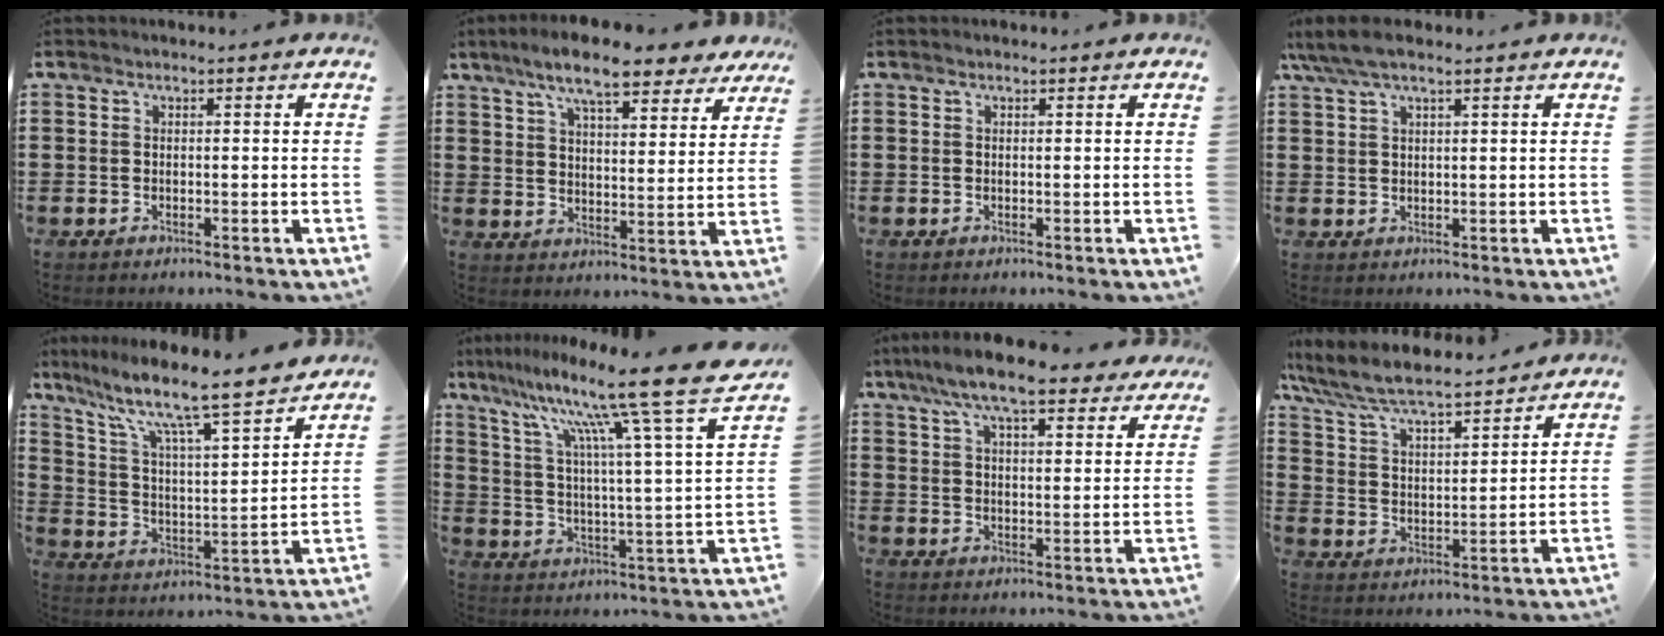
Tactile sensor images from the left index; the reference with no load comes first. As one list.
[{"total": 9.9, "force": [8.0, 1.4, 5.5], "torque": [-0.124, -0.020, 0.141]}, {"total": 0.0}, {"total": 4.3, "force": [3.0, 0.6, 3.0], "torque": [-0.064, 0.004, 0.054]}, {"total": 9.7, "force": [8.0, 0.6, 5.4], "torque": [-0.128, -0.064, 0.128]}, {"total": 12.0, "force": [9.9, -1.0, 6.8], "torque": [-0.146, -0.086, 0.147]}, {"total": 9.2, "force": [7.9, 1.2, 4.6], "torque": [-0.117, -0.024, 0.142]}, {"total": 6.9, "force": [6.3, 0.8, 2.7], "torque": [-0.079, -0.040, 0.106]}]